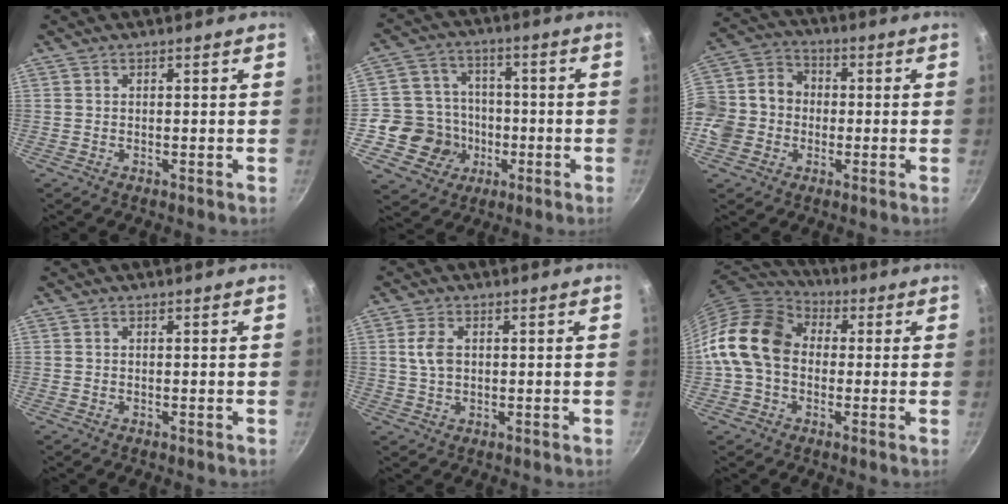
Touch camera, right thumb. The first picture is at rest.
{"total": 12.2, "force": [-2.9, 11.3, 3.5], "torque": [-0.027, 0.033, -0.052]}
{"total": 14.8, "force": [-2.6, 12.7, 7.1], "torque": [-0.126, 0.042, -0.060]}
{"total": 0.0}
{"total": 4.2, "force": [0.7, 2.7, 3.1], "torque": [-0.059, 0.004, 0.012]}
{"total": 15.4, "force": [0.5, 11.8, 10.0], "torque": [-0.160, 0.031, -0.009]}